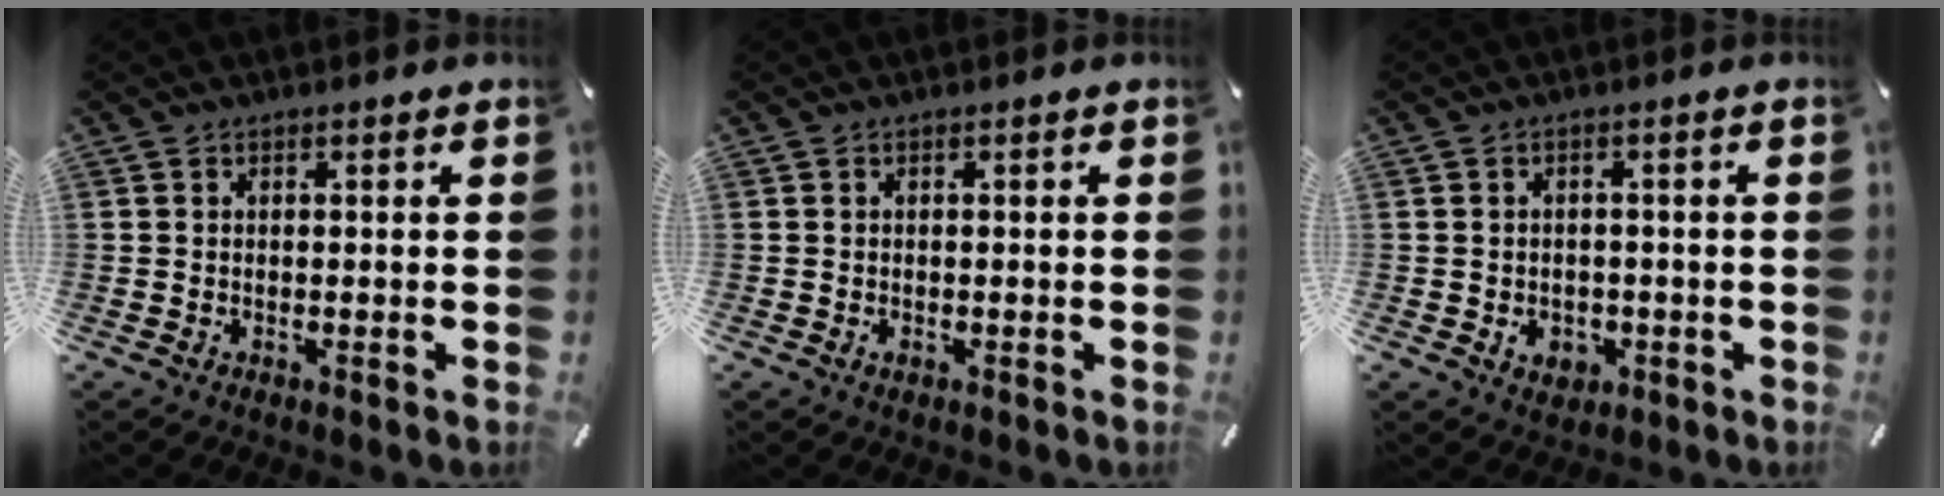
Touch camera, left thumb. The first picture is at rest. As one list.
[{"total": 0.8, "force": [-0.3, 0.5, 0.6], "torque": [-0.011, -0.001, -0.006]}, {"total": 4.3, "force": [-1.2, 3.5, 2.1], "torque": [-0.034, 0.000, -0.022]}]